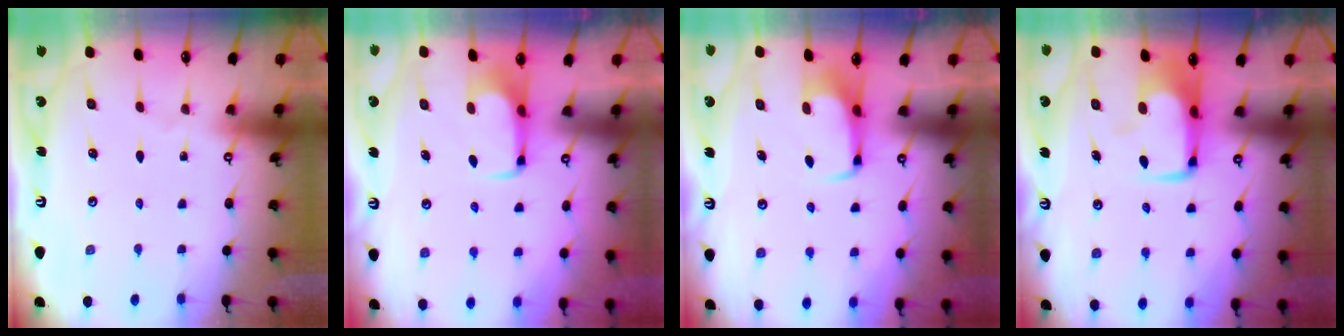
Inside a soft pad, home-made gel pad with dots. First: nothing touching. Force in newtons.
{"total": 1.7, "press": 1.6, "slide": 0.5}
{"total": 3.7, "press": 3.7, "slide": 0.3}
{"total": 6.2, "press": 6.0, "slide": 1.2}